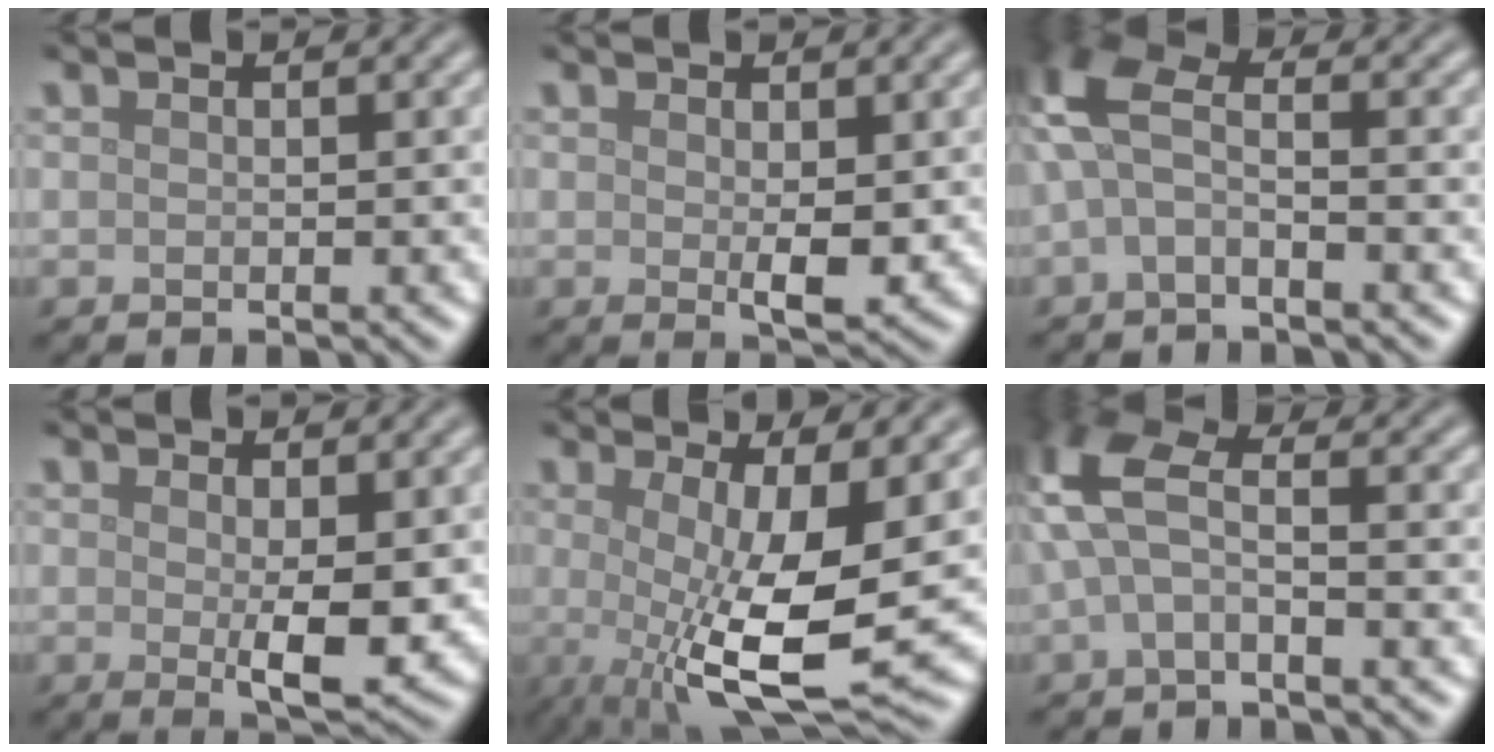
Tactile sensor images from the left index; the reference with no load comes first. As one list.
[{"total": 2.4, "force": [0.2, 0.9, 2.2], "torque": [-0.035, -0.009, 0.008]}, {"total": 4.8, "force": [0.2, 2.2, 4.3], "torque": [-0.099, 0.018, -0.012]}, {"total": 3.7, "force": [0.1, 1.0, 3.6], "torque": [-0.057, -0.011, 0.006]}, {"total": 10.9, "force": [-0.8, 3.2, 10.4], "torque": [-0.172, -0.019, -0.010]}, {"total": 5.4, "force": [0.2, 2.4, 4.8], "torque": [-0.112, 0.014, -0.011]}]